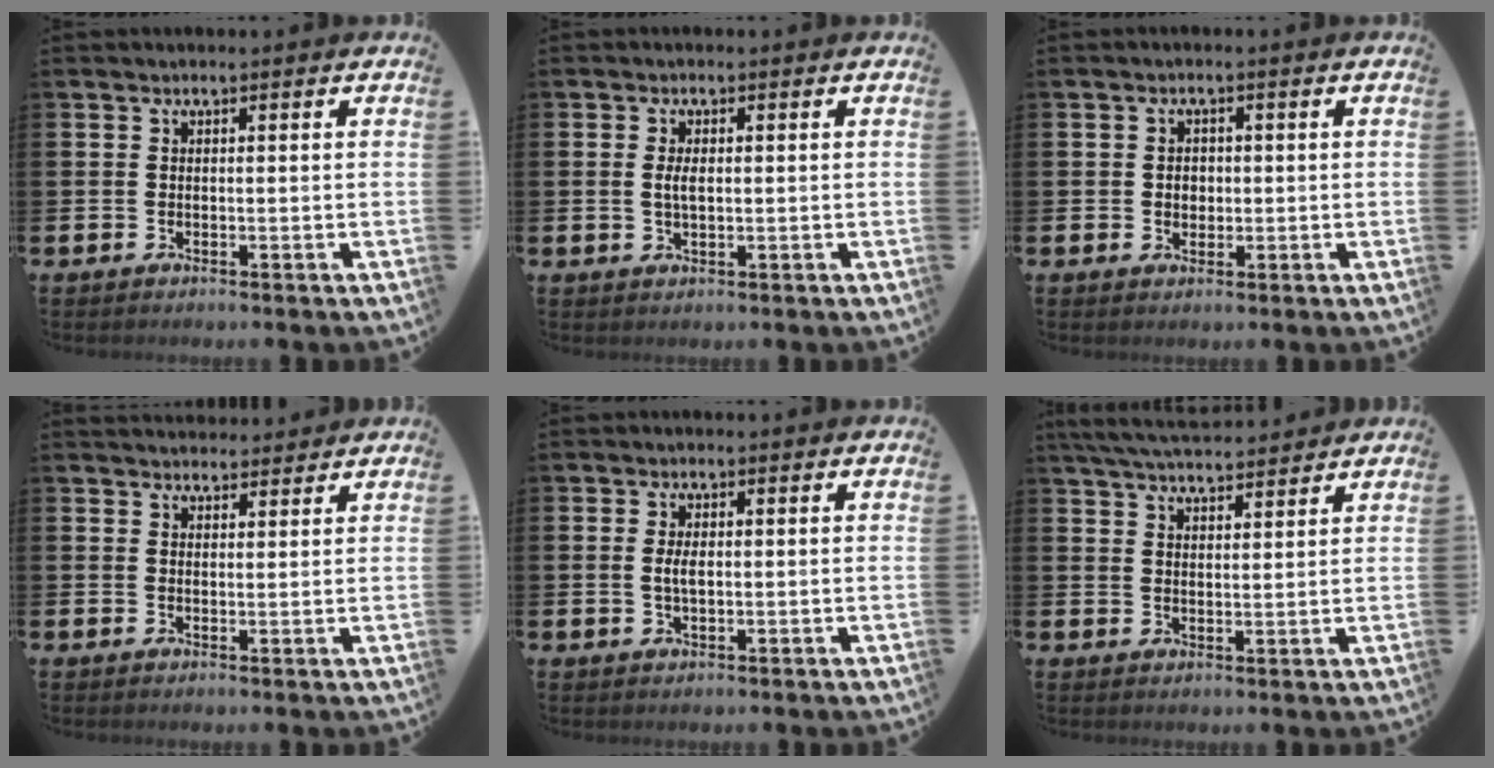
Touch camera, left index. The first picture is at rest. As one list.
[{"total": 2.2, "force": [0.2, 1.0, 2.0], "torque": [-0.032, 0.001, -0.001]}, {"total": 1.7, "force": [0.1, 1.6, 0.8], "torque": [0.000, 0.003, -0.004]}, {"total": 2.7, "force": [2.6, 0.7, -0.1], "torque": [0.006, -0.012, 0.045]}, {"total": 2.4, "force": [0.1, 1.0, 2.1], "torque": [-0.041, 0.005, -0.001]}, {"total": 5.6, "force": [5.4, 0.6, 1.3], "torque": [-0.048, -0.020, 0.100]}]